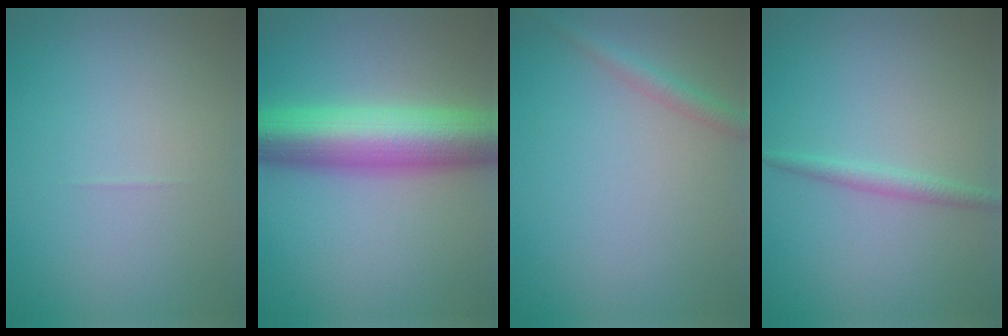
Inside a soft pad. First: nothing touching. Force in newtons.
{"total": 9.8, "press": 9.8, "slide": 0.1}
{"total": 1.7, "press": 1.7, "slide": 0.1}
{"total": 1.4, "press": 1.4, "slide": 0.1}